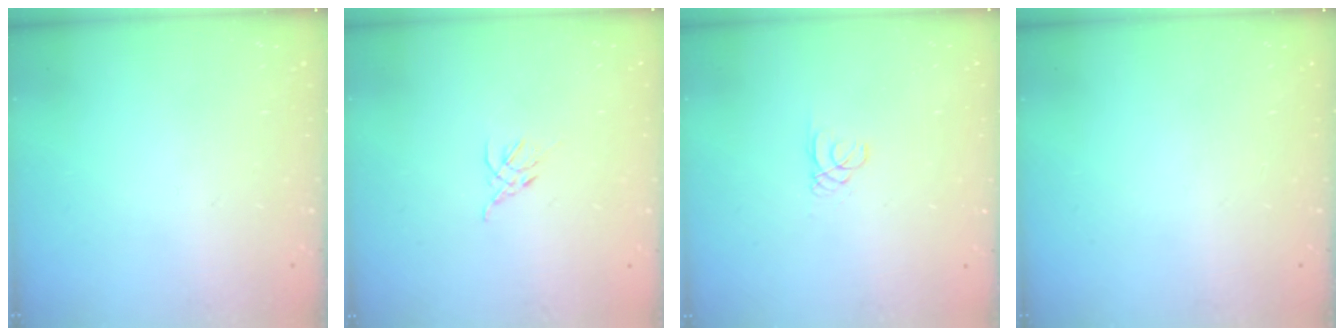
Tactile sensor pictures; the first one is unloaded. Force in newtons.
{"total": 2.7, "press": 2.6, "slide": 0.7}
{"total": 0.6, "press": 0.6, "slide": 0.1}
{"total": 0.0}